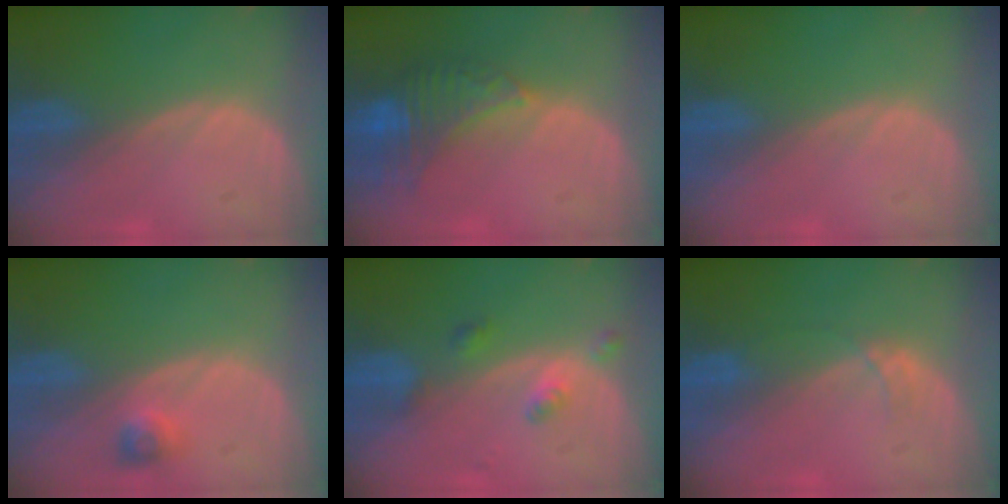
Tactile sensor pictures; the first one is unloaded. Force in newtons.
{"total": 8.2, "press": 7.1, "slide": 4.0}
{"total": 0.0}
{"total": 2.3, "press": 2.2, "slide": 0.3}
{"total": 3.1, "press": 3.1, "slide": 0.2}
{"total": 1.3, "press": 1.3, "slide": 0.1}